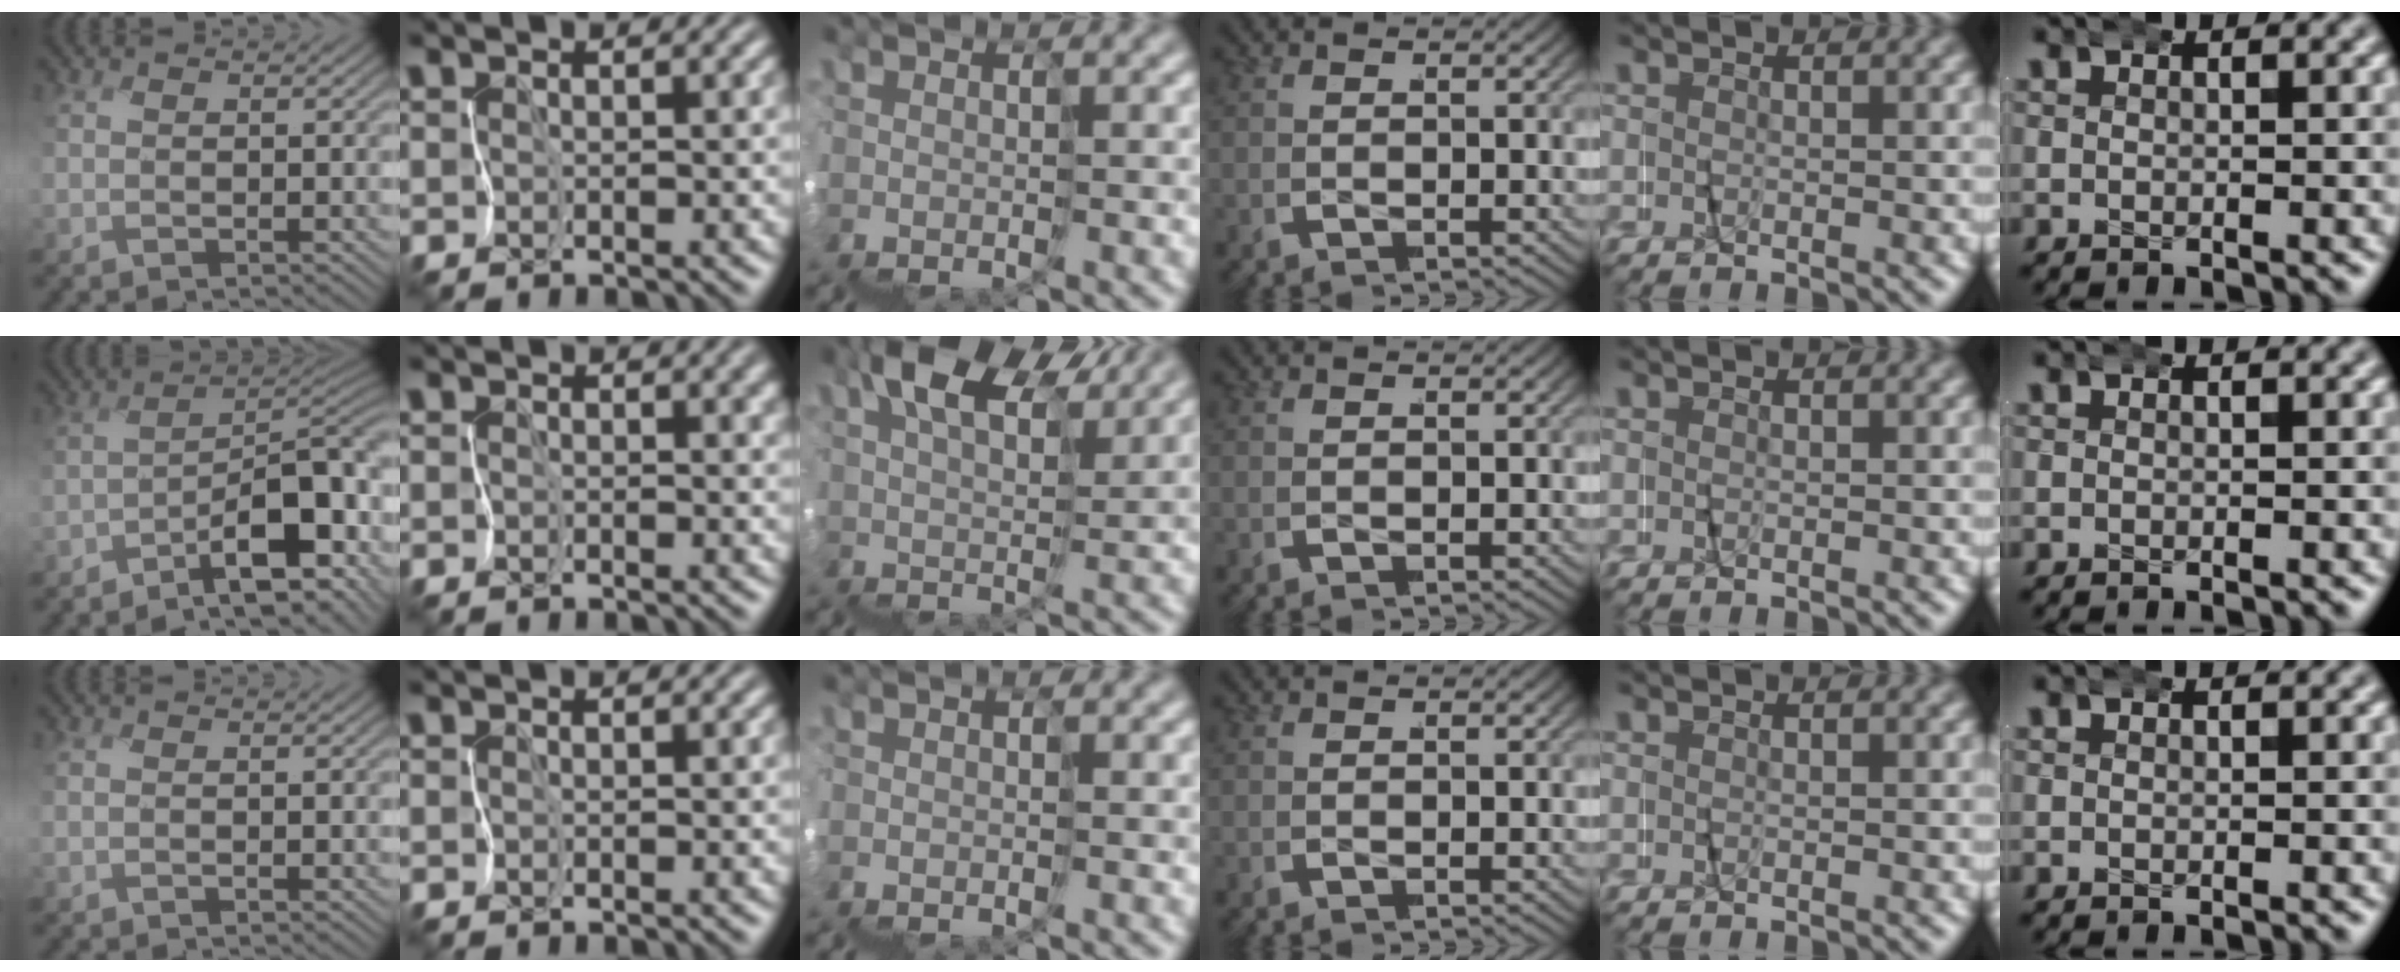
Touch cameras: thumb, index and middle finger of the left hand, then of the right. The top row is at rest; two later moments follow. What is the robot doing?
{"motion": "wrap", "object": "napkin"}